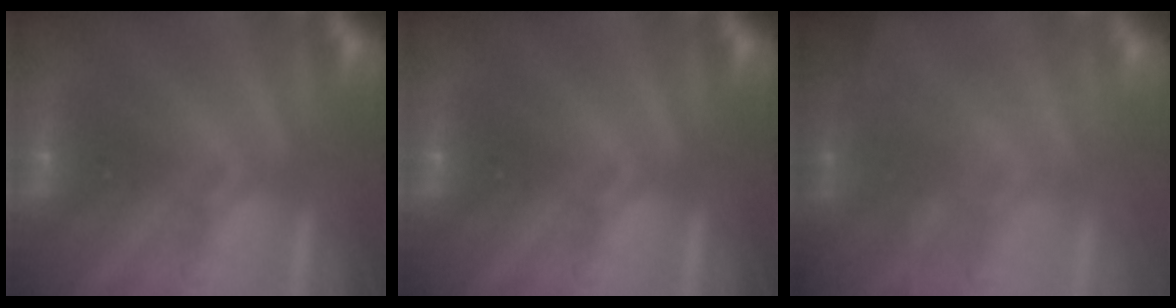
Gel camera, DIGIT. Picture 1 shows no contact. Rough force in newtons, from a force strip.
{"total": 0.0}
{"total": 2.6}